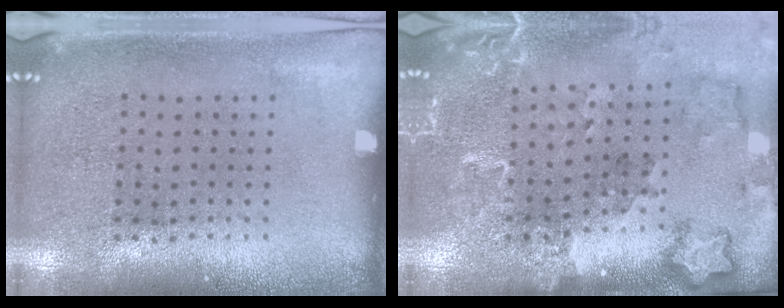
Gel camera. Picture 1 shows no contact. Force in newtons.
{"total": 1.8, "press": 1.8, "slide": 0.2}